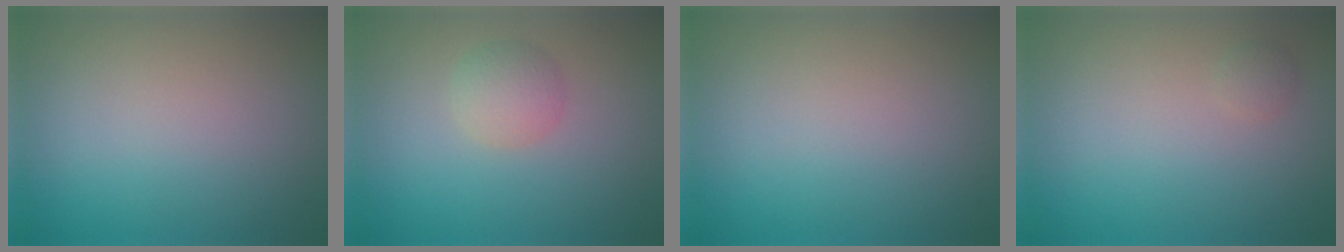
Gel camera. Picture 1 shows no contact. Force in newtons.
{"total": 2.1, "press": 2.1, "slide": 0.0}
{"total": 0.0}
{"total": 0.7, "press": 0.7, "slide": 0.0}